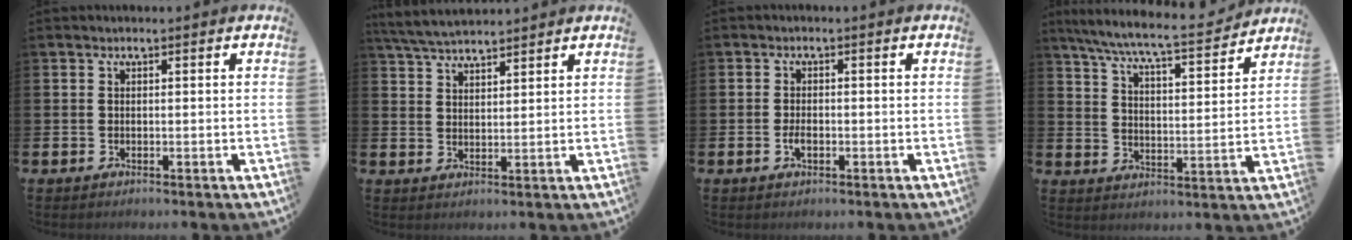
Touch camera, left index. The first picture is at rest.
{"total": 4.9, "force": [4.7, 0.6, 1.1], "torque": [-0.039, -0.016, 0.087]}
{"total": 1.8, "force": [-0.6, 0.9, 1.4], "torque": [-0.033, 0.004, -0.011]}
{"total": 8.0, "force": [7.4, 0.6, 3.1], "torque": [-0.084, -0.053, 0.124]}